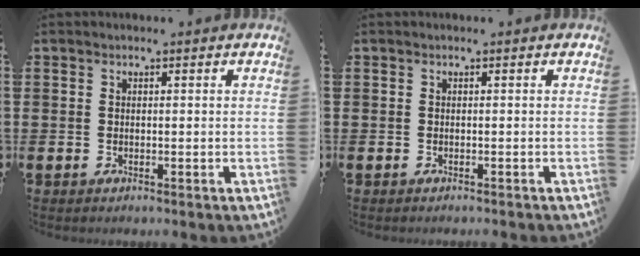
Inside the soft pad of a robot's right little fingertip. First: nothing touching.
{"total": 0.0}